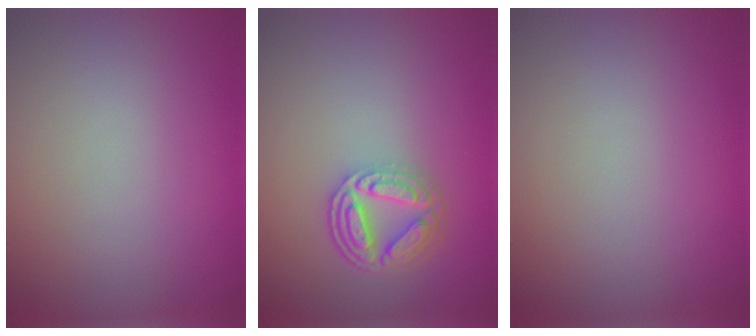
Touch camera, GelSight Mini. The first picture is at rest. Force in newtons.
{"total": 4.6, "press": 3.6, "slide": 2.9}
{"total": 0.0}